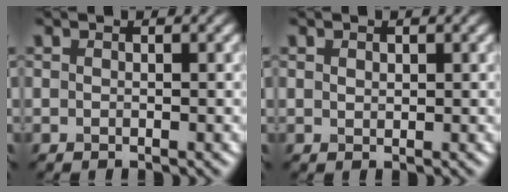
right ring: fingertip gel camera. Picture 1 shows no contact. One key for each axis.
{"total": 0.6, "fx": 0.4, "fy": 0.4, "fz": 0.3, "tx": -0.006, "ty": -0.001, "tz": 0.009}